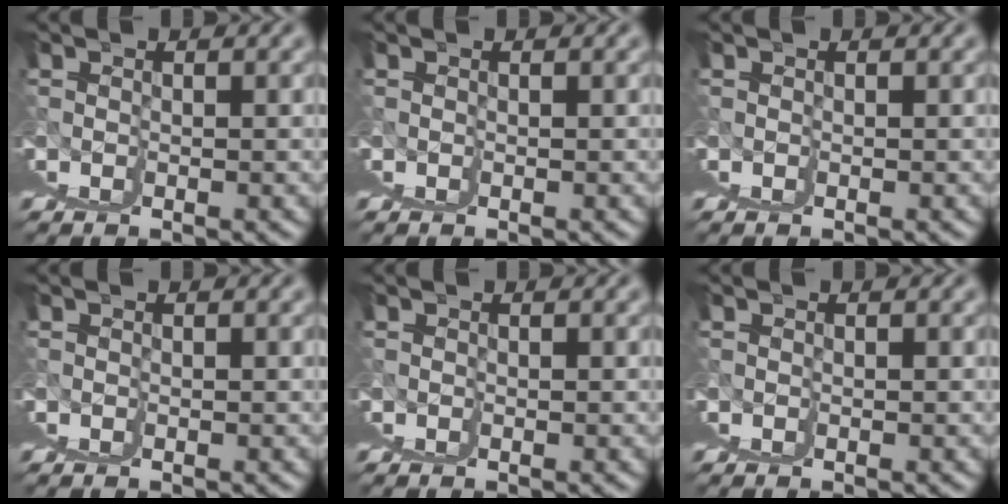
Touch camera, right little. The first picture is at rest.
{"total": 0.0}
{"total": 0.0}
{"total": 0.0}
{"total": 0.0}
{"total": 0.0}